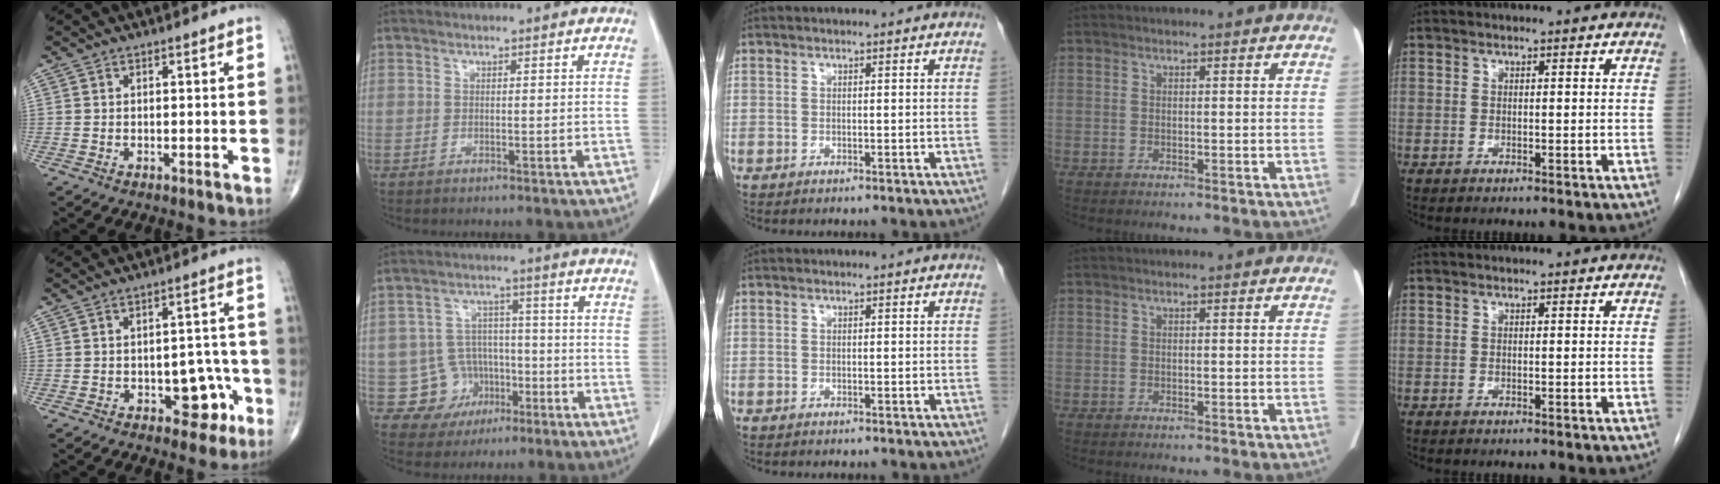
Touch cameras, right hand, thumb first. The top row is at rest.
{"thumb": {"total": 7.6, "force": [-3.0, 4.5, 5.4], "torque": [-0.029, 0.032, -0.033]}, "index": {"total": 7.7, "force": [-2.8, 7.1, 0.4], "torque": [0.004, 0.017, -0.036]}}